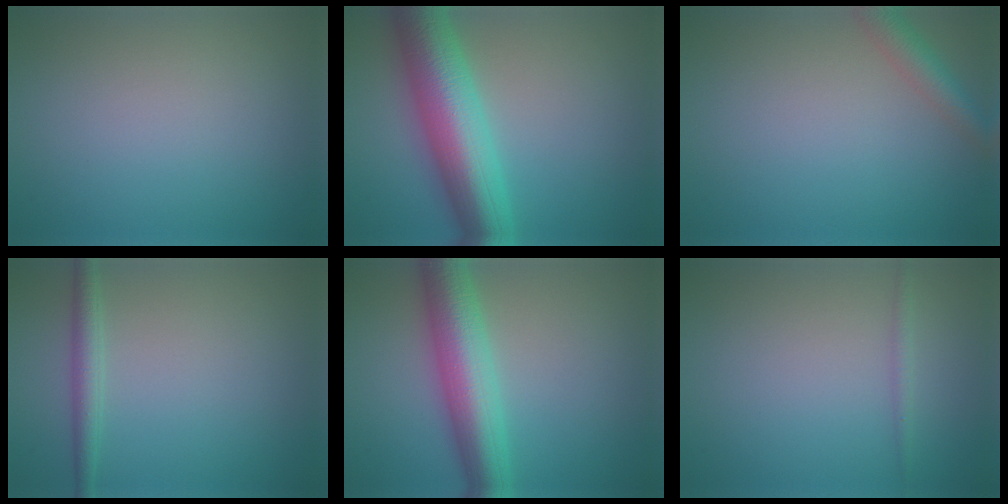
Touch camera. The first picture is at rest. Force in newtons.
{"total": 10.3, "press": 10.3, "slide": 0.1}
{"total": 2.8, "press": 2.8, "slide": 0.1}
{"total": 2.1, "press": 2.1, "slide": 0.0}
{"total": 7.7, "press": 7.7, "slide": 0.0}
{"total": 0.9, "press": 0.9, "slide": 0.1}